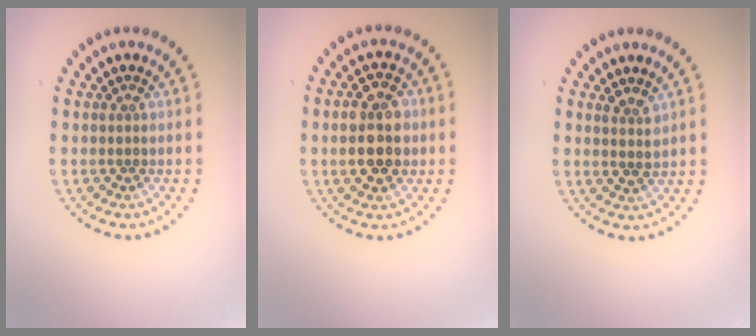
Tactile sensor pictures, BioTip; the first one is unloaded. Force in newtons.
{"total": 4.9, "press": 4.9, "slide": 0.2}
{"total": 1.4, "press": 1.2, "slide": 0.6}